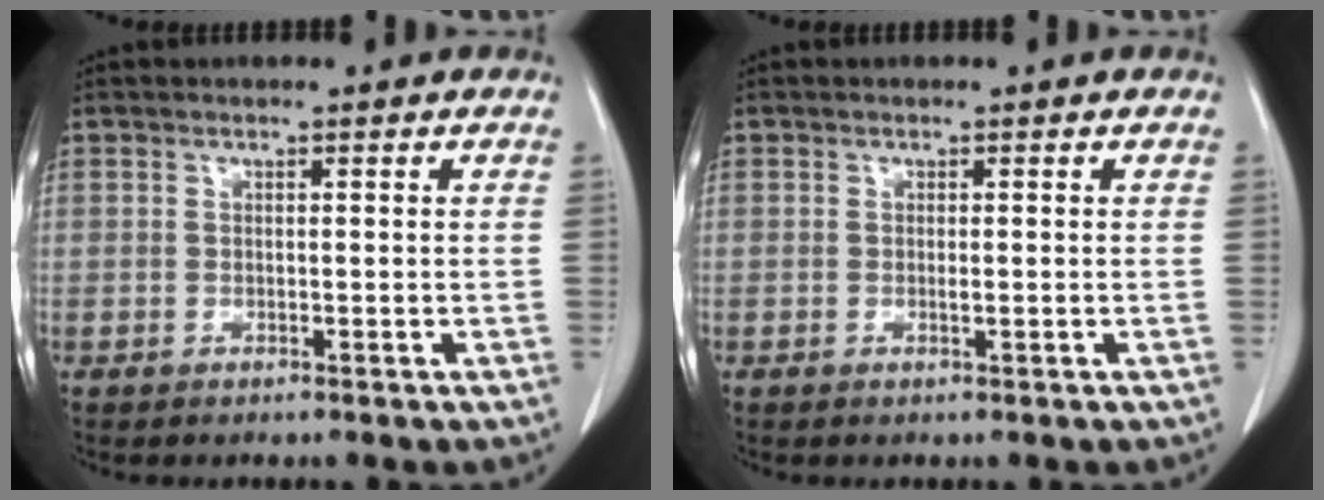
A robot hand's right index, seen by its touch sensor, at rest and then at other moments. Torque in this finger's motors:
{"motor_torque": [0.21, -0.17, 0.02, 0.02]}